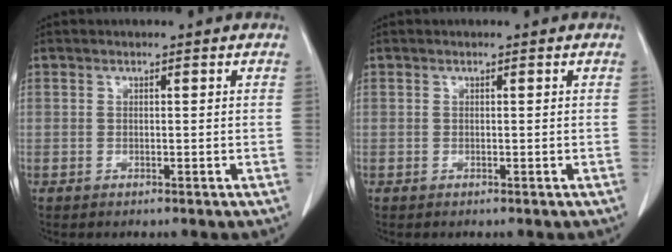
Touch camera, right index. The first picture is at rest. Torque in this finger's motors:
{"motor_torque": [-0.03, 0.01, 0.00, 0.00]}